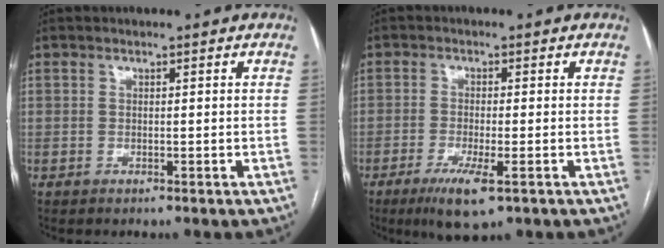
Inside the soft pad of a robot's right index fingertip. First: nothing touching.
{"total": 6.2, "force": [-3.2, 1.0, 5.2], "torque": [-0.100, -0.016, -0.052]}